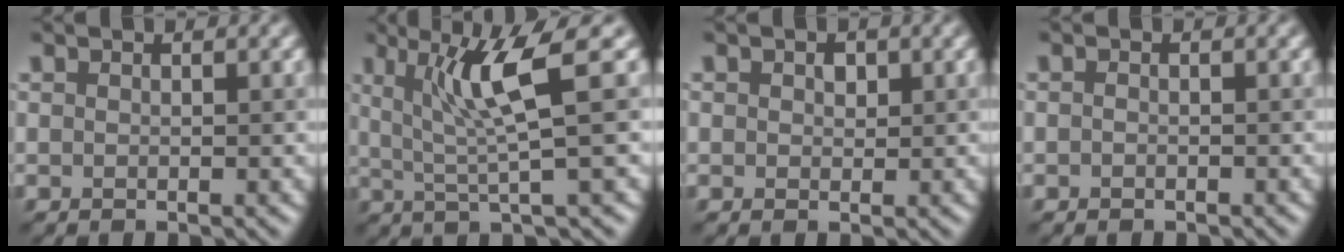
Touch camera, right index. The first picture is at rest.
{"total": 5.4, "force": [1.9, 0.6, 5.0], "torque": [-0.101, 0.001, 0.040]}
{"total": 0.8, "force": [0.4, 0.6, -0.1], "torque": [-0.005, -0.001, 0.009]}
{"total": 0.6, "force": [-0.5, 0.1, -0.3], "torque": [-0.005, -0.006, -0.008]}